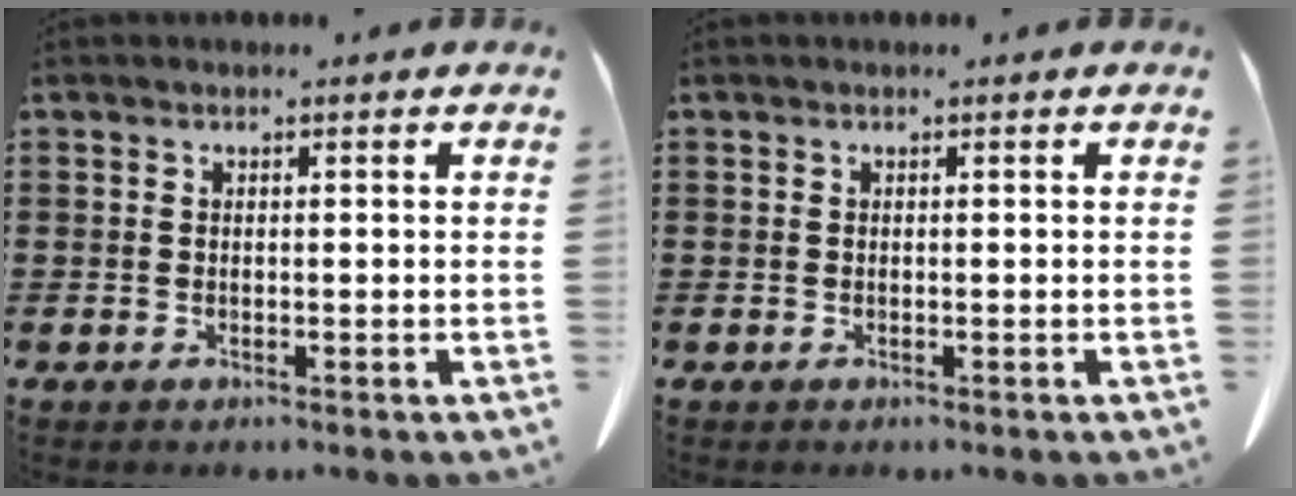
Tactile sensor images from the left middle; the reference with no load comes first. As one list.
[{"total": 0.0}]